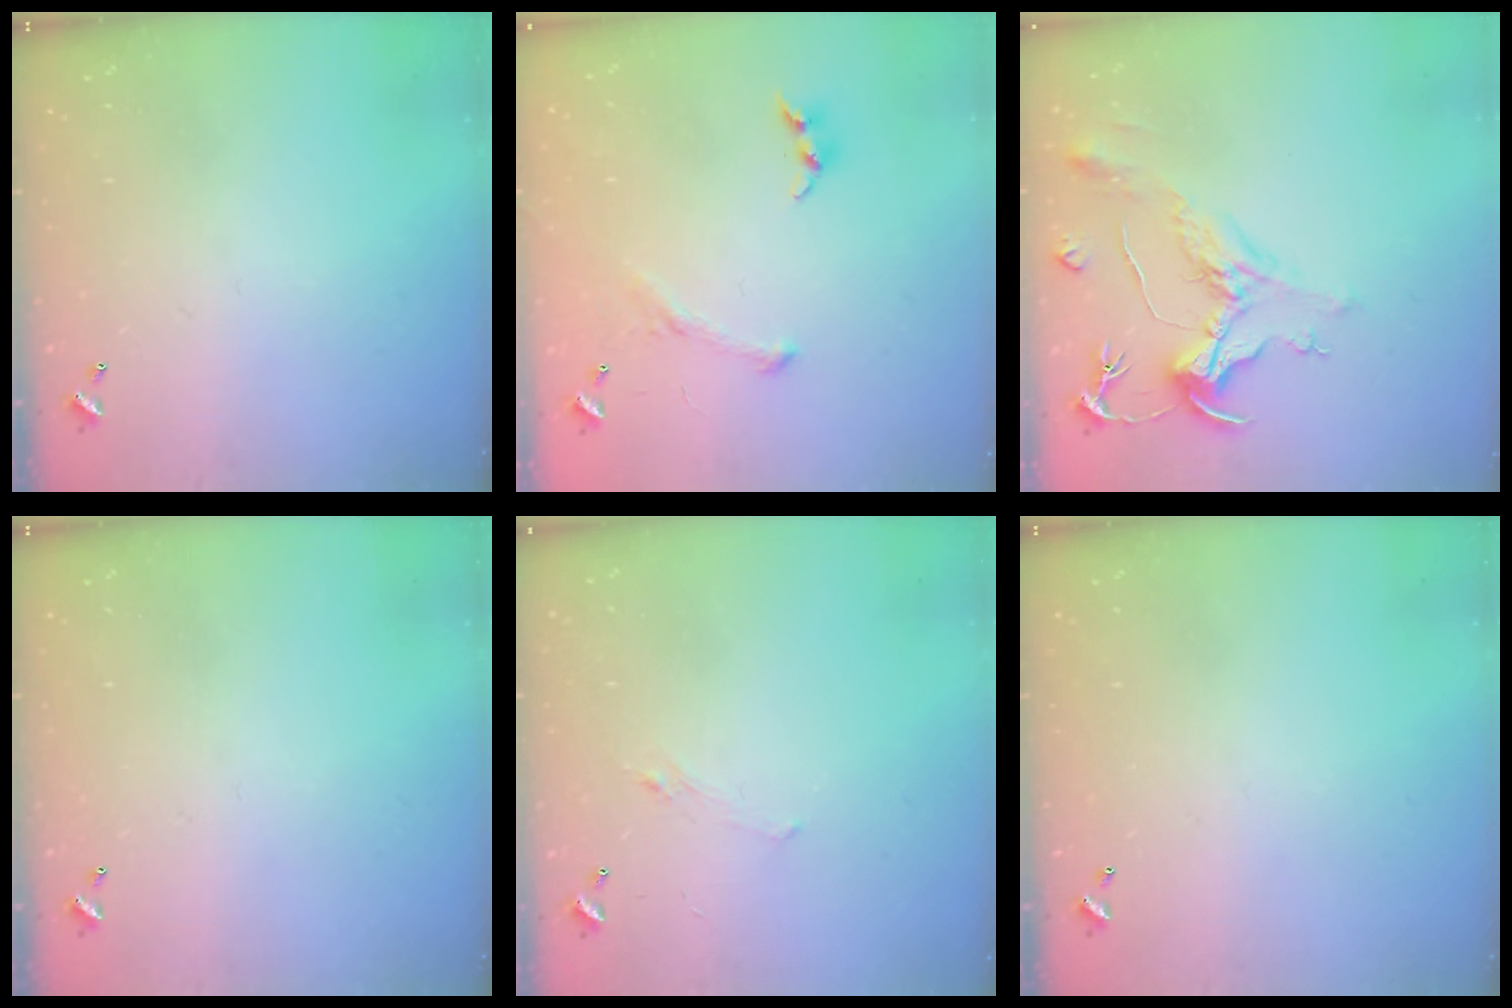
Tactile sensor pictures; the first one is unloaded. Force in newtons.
{"total": 2.8, "press": 2.7, "slide": 0.9}
{"total": 2.1, "press": 1.6, "slide": 1.3}
{"total": 0.0}
{"total": 1.0, "press": 0.9, "slide": 0.6}
{"total": 0.0}